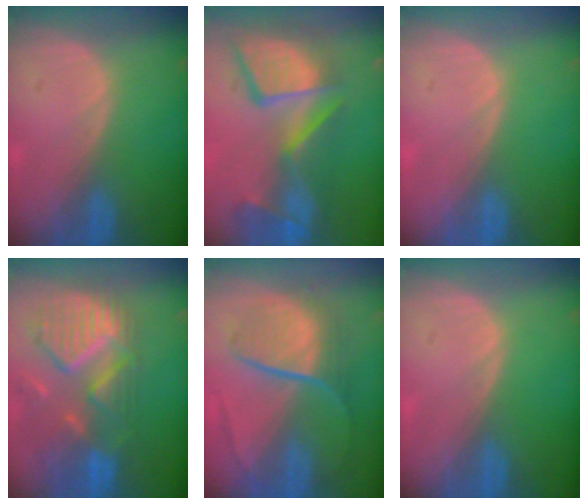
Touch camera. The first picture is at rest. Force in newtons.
{"total": 13.5, "press": 11.0, "slide": 7.8}
{"total": 0.0}
{"total": 11.9, "press": 10.3, "slide": 5.9}
{"total": 8.9, "press": 7.5, "slide": 4.7}
{"total": 0.0}